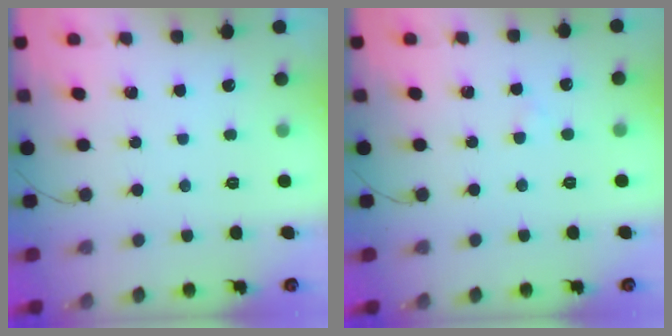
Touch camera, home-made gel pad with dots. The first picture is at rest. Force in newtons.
{"total": 1.0, "press": 0.7, "slide": 0.6}